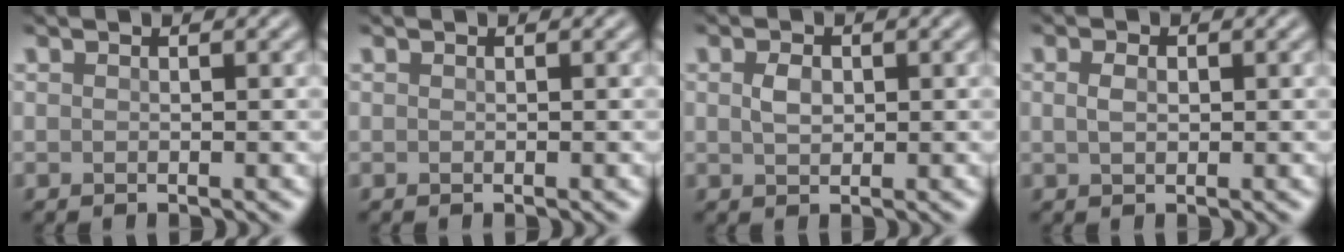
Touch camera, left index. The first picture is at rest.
{"total": 0.0}
{"total": 1.8, "force": [0.3, 1.2, 1.2], "torque": [-0.027, 0.001, 0.006]}
{"total": 1.5, "force": [0.3, 1.0, 1.1], "torque": [-0.022, 0.001, 0.007]}